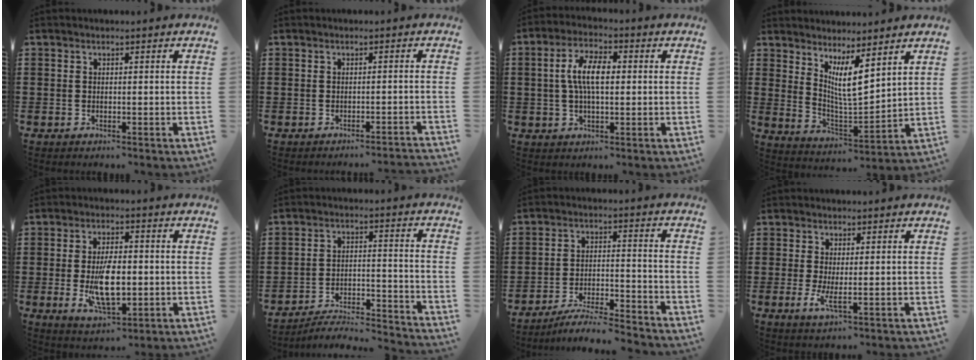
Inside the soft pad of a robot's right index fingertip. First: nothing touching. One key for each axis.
{"total": 1.3, "fx": -1.1, "fy": -0.2, "fz": 0.5, "tx": -0.009, "ty": 0.000, "tz": -0.023}
{"total": 6.9, "fx": 0.4, "fy": 2.9, "fz": 6.3, "tx": -0.134, "ty": 0.008, "tz": -0.001}
{"total": 6.7, "fx": 4.1, "fy": 1.4, "fz": 5.1, "tx": -0.101, "ty": -0.021, "tz": 0.071}
{"total": 8.9, "fx": -1.2, "fy": 3.7, "fz": 8.0, "tx": -0.164, "ty": -0.014, "tz": -0.024}
{"total": 4.6, "fx": -4.5, "fy": 0.1, "fz": 0.9, "tx": -0.029, "ty": -0.003, "tz": -0.095}
{"total": 6.1, "fx": -5.8, "fy": 0.0, "fz": 1.9, "tx": -0.046, "ty": -0.006, "tz": -0.114}
{"total": 3.2, "fx": -0.1, "fy": 0.5, "fz": 3.2, "tx": -0.067, "ty": -0.009, "tz": -0.002}